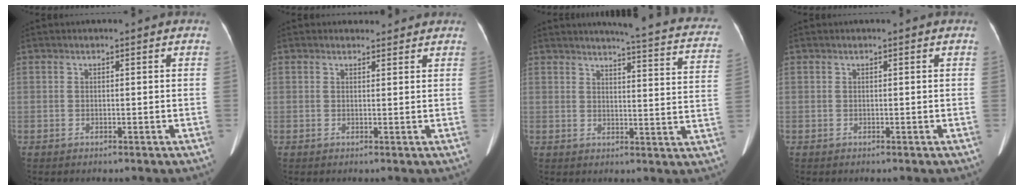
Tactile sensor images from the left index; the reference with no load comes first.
{"total": 2.0, "force": [1.8, 0.8, 0.0], "torque": [-0.002, 0.006, 0.020]}
{"total": 18.0, "force": [16.4, 1.7, 7.2], "torque": [-0.080, -0.061, 0.163]}
{"total": 0.0}